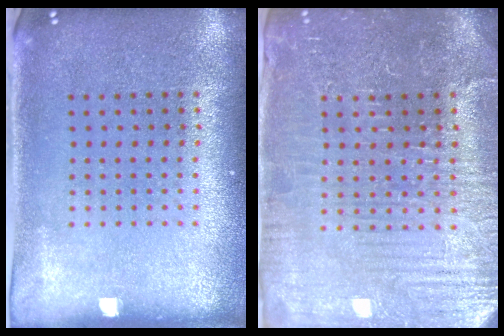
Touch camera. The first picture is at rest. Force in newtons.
{"total": 4.3, "press": 4.2, "slide": 1.2}